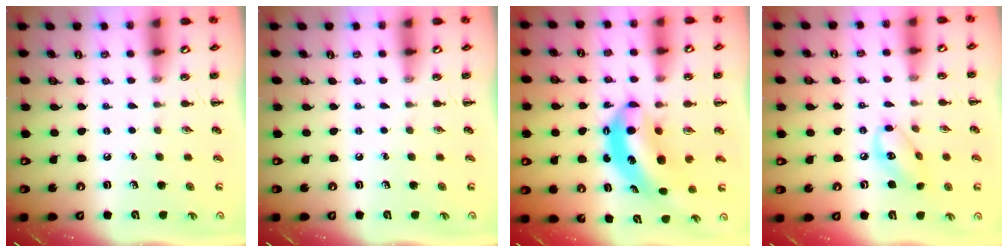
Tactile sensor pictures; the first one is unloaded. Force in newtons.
{"total": 0.0}
{"total": 7.9, "press": 7.7, "slide": 2.0}
{"total": 7.9, "press": 7.8, "slide": 1.3}